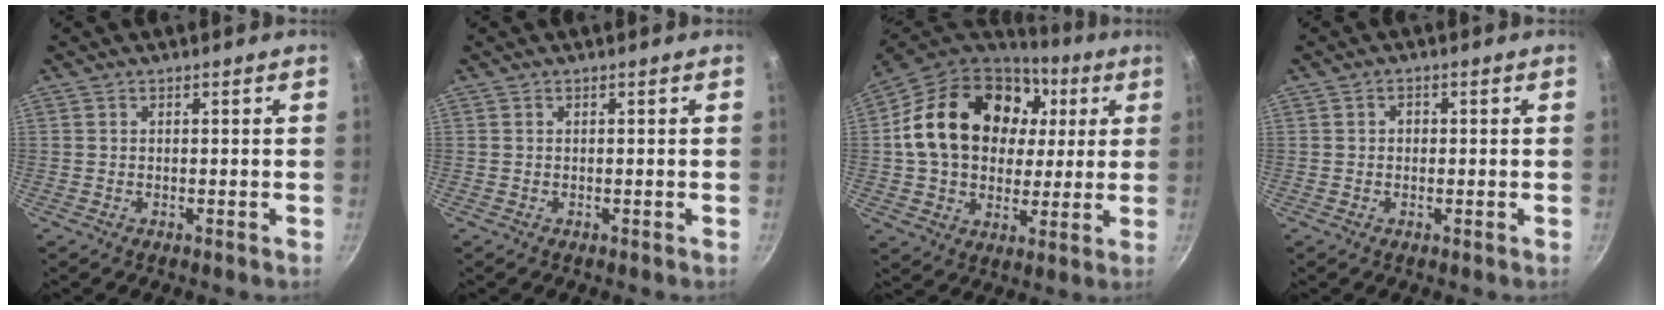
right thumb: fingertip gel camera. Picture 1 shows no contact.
{"total": 0.0}
{"total": 25.2, "force": [5.3, 18.7, 16.0], "torque": [-0.267, 0.022, 0.090]}
{"total": 1.1, "force": [0.0, 0.9, 0.5], "torque": [-0.006, 0.005, 0.001]}